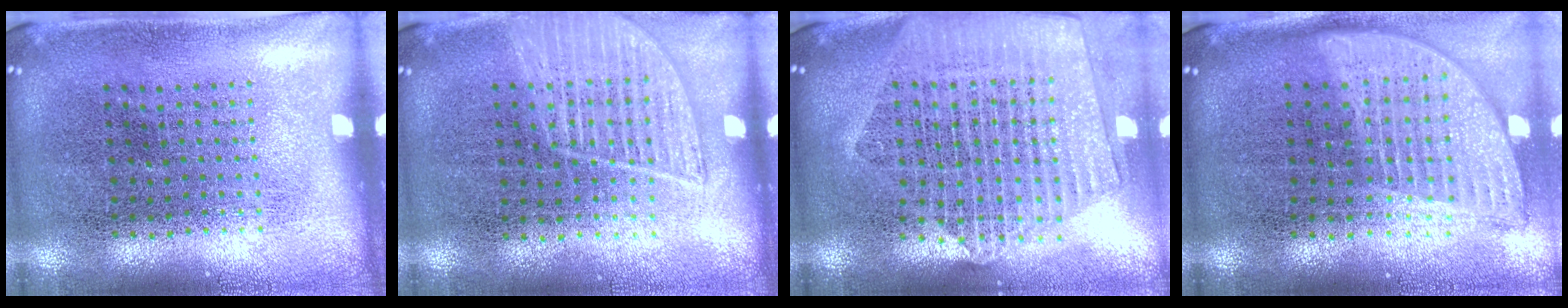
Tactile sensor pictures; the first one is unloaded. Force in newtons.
{"total": 1.4, "press": 1.3, "slide": 0.6}
{"total": 2.3, "press": 2.1, "slide": 1.1}
{"total": 1.9, "press": 1.5, "slide": 1.1}